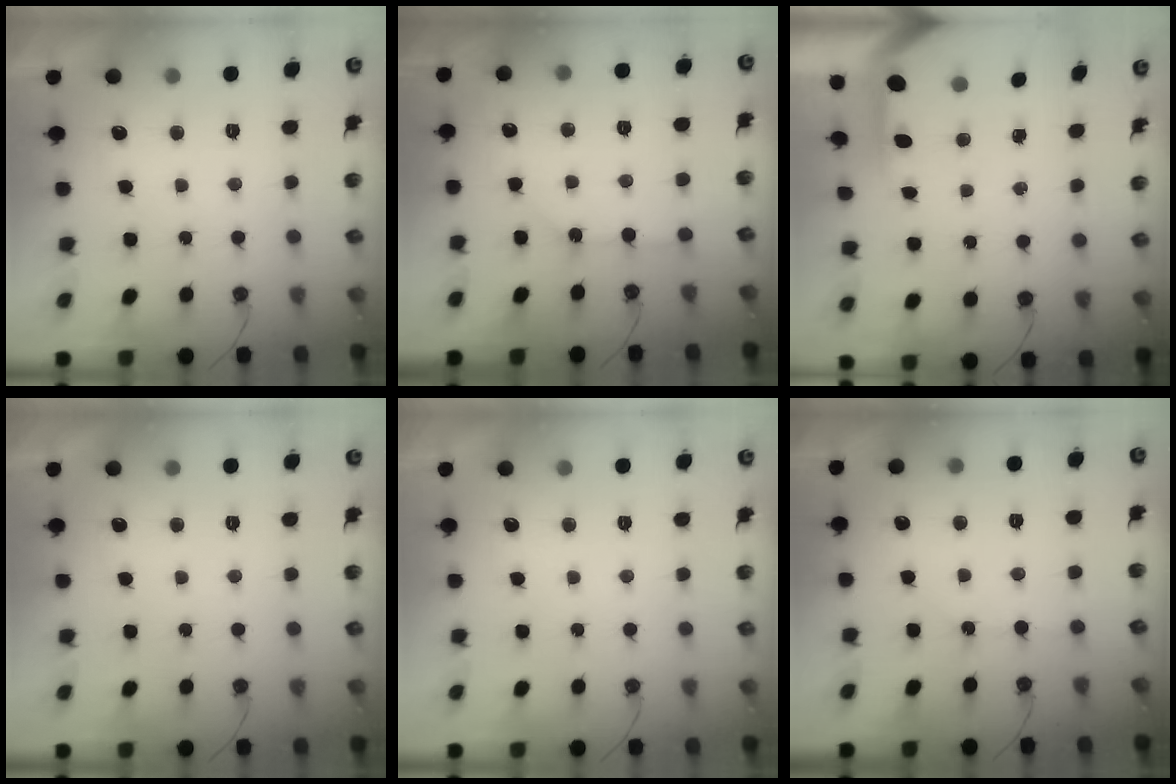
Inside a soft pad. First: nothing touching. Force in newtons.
{"total": 4.0, "press": 3.9, "slide": 0.3}
{"total": 4.3, "press": 4.3, "slide": 0.5}
{"total": 0.0}
{"total": 0.0}
{"total": 1.3, "press": 1.2, "slide": 0.3}